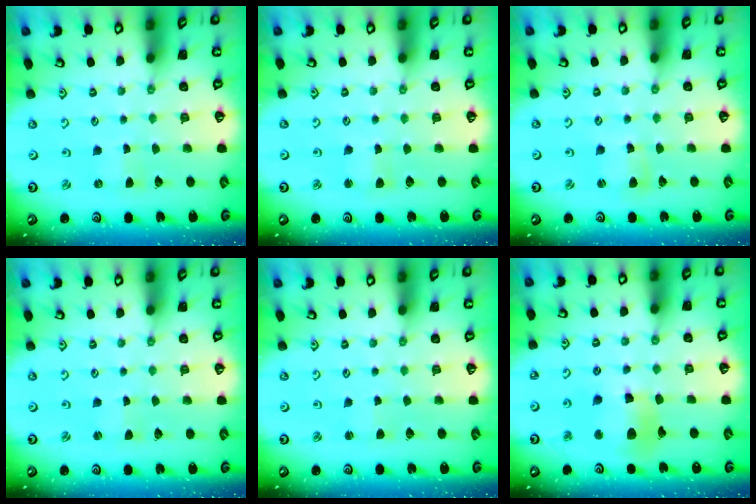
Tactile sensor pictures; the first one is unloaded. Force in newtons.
{"total": 2.8, "press": 2.7, "slide": 0.6}
{"total": 2.8, "press": 2.8, "slide": 0.3}
{"total": 0.0}
{"total": 1.5, "press": 1.5, "slide": 0.1}
{"total": 11.8, "press": 11.7, "slide": 1.6}